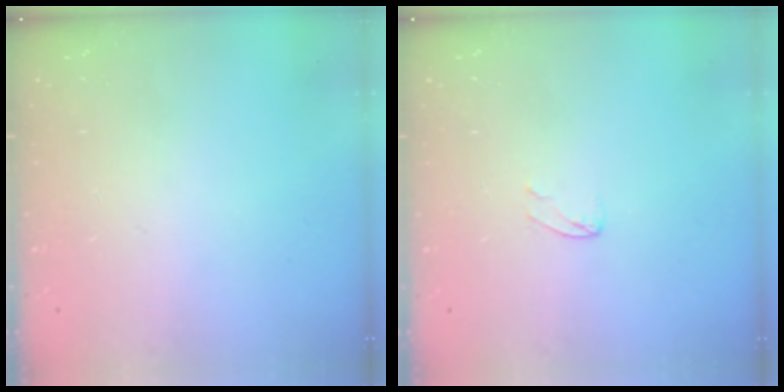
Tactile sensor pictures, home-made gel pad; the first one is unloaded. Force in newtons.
{"total": 4.1, "press": 4.1, "slide": 0.3}